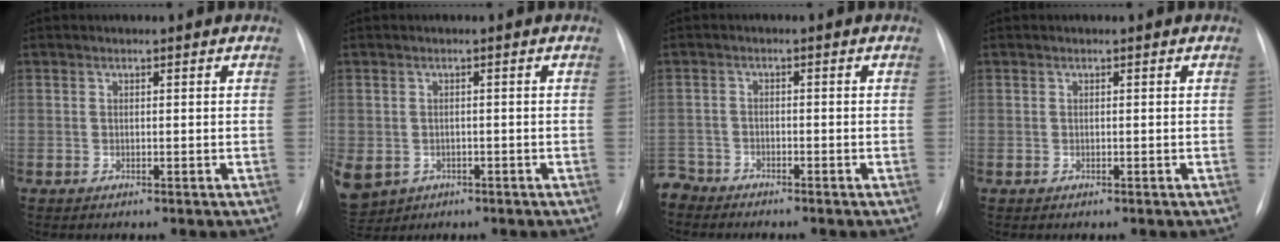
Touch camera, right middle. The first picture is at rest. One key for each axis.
{"total": 14.0, "fx": -5.7, "fy": 11.6, "fz": 5.5, "tx": -0.176, "ty": -0.006, "tz": -0.068}
{"total": 4.0, "fx": -3.8, "fy": 1.0, "fz": -0.5, "tx": 0.012, "ty": -0.009, "tz": -0.075}
{"total": 0.0}